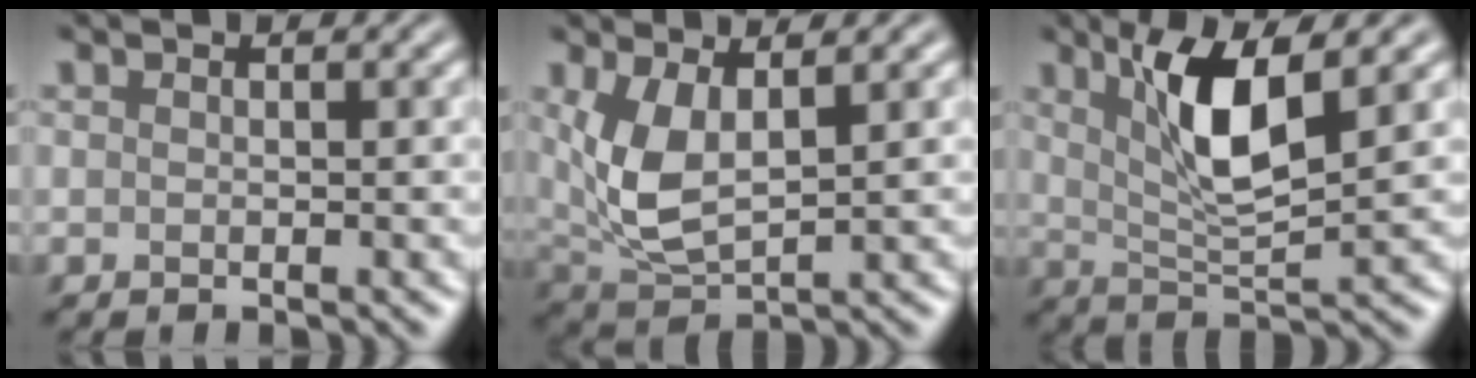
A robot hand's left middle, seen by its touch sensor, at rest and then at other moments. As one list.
[{"total": 5.1, "force": [1.3, 2.4, 4.3], "torque": [-0.105, -0.007, 0.033]}, {"total": 6.4, "force": [2.4, 1.6, 5.6], "torque": [-0.109, -0.003, 0.046]}]